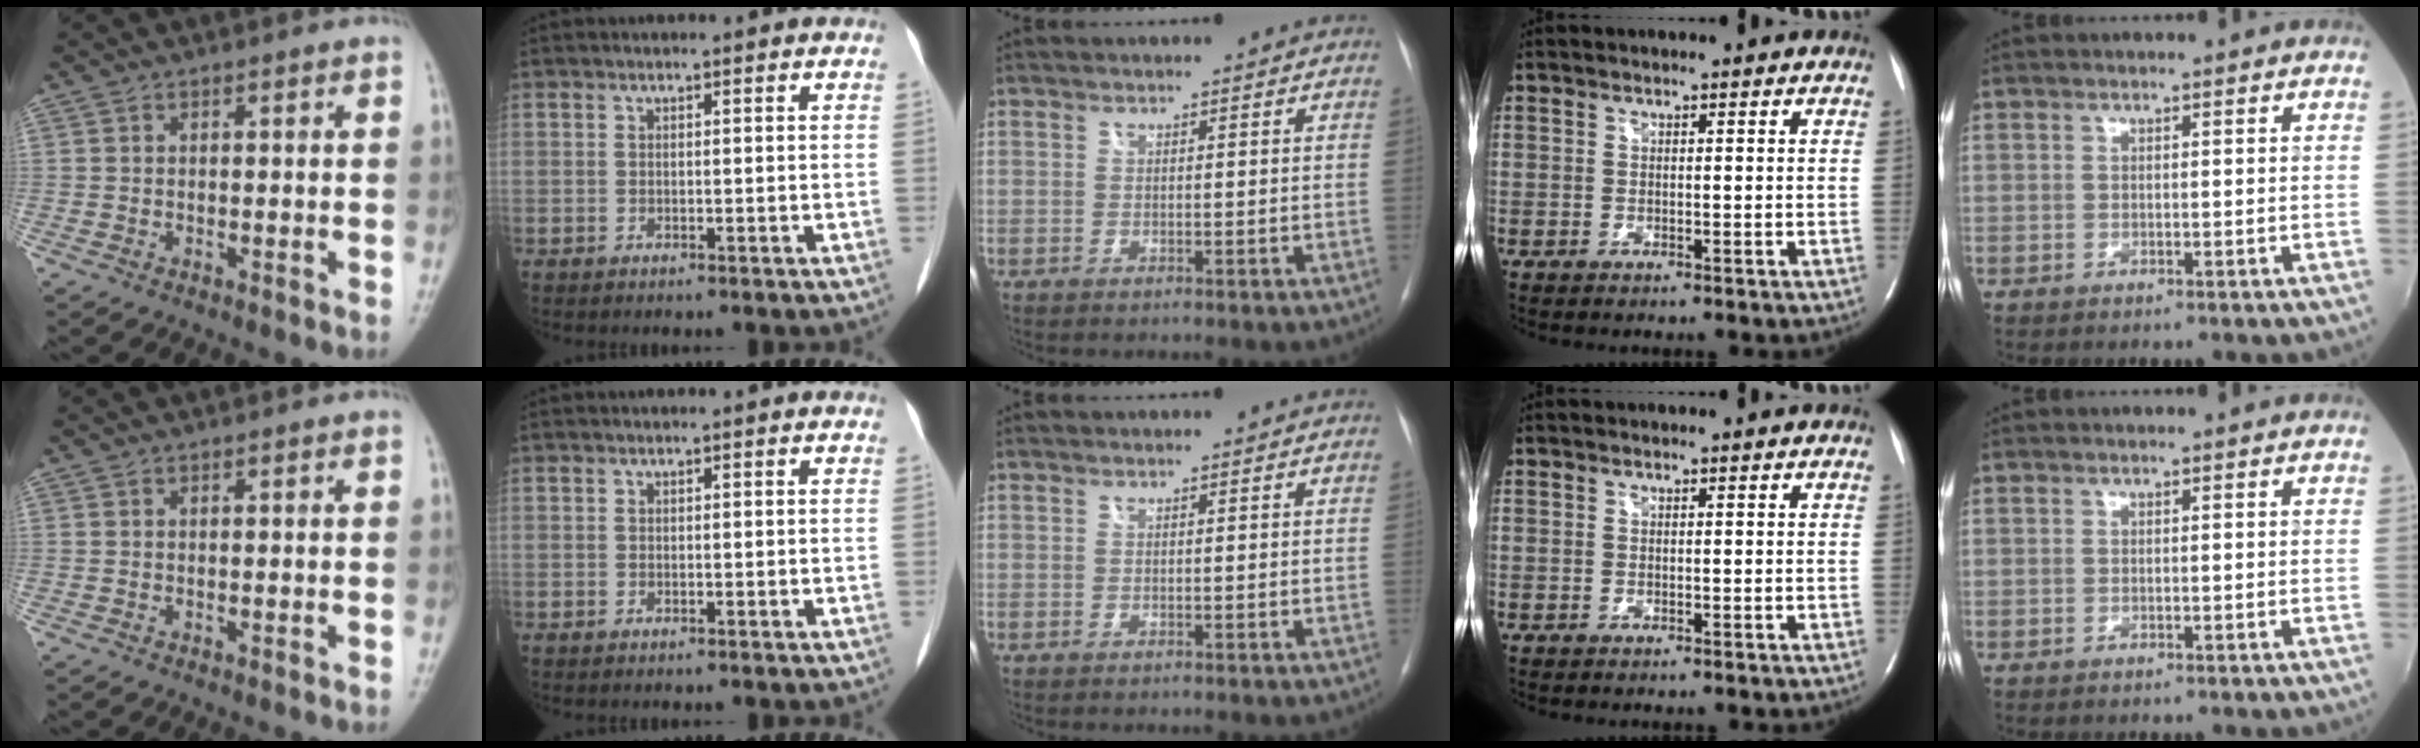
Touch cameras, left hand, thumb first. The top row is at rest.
{}